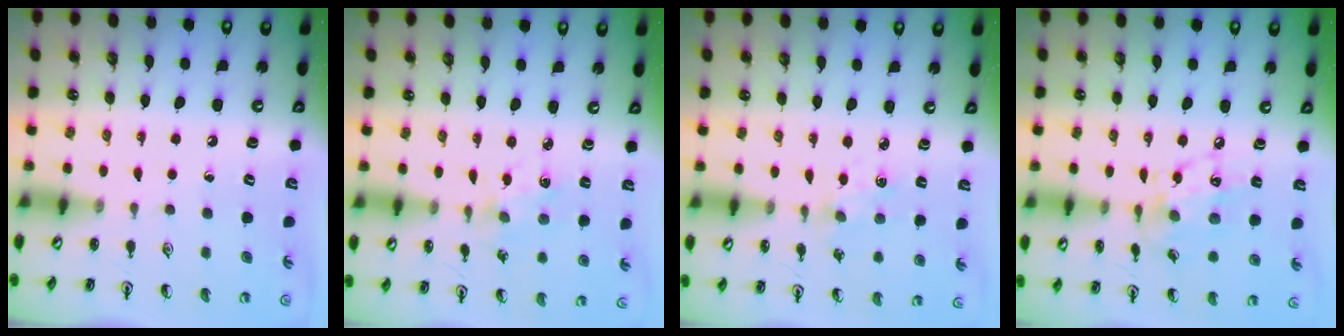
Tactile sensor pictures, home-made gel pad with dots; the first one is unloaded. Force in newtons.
{"total": 2.1, "press": 2.1, "slide": 0.4}
{"total": 1.9, "press": 1.8, "slide": 0.2}
{"total": 11.8, "press": 11.8, "slide": 0.8}